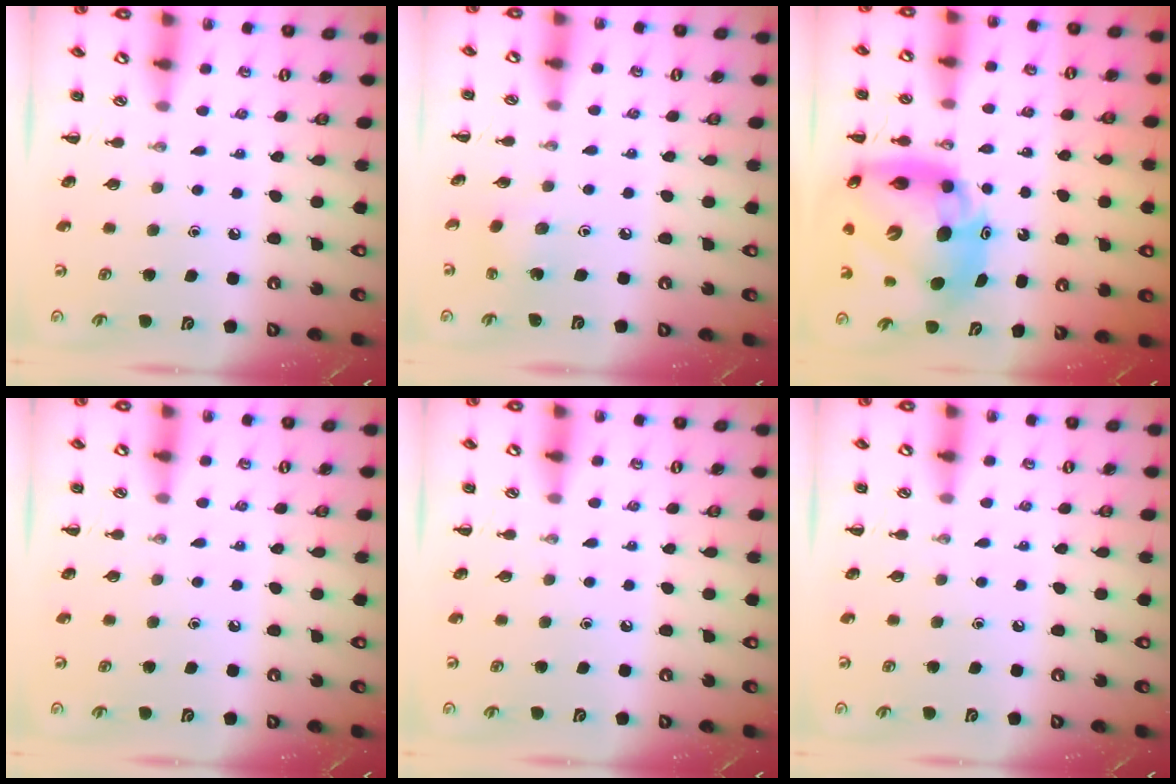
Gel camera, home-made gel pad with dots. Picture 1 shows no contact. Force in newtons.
{"total": 1.5, "press": 1.5, "slide": 0.5}
{"total": 17.1, "press": 16.4, "slide": 5.0}
{"total": 0.0}
{"total": 0.0}
{"total": 0.0}